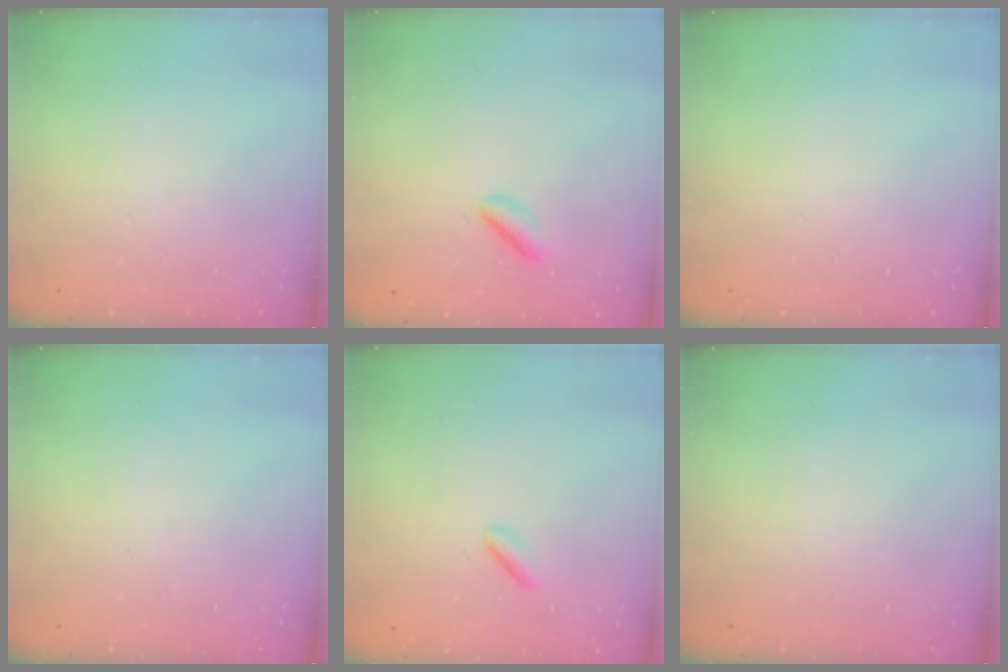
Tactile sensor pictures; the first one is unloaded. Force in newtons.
{"total": 2.5, "press": 2.5, "slide": 0.3}
{"total": 0.0}
{"total": 0.0}
{"total": 1.4, "press": 1.1, "slide": 0.9}
{"total": 0.0}